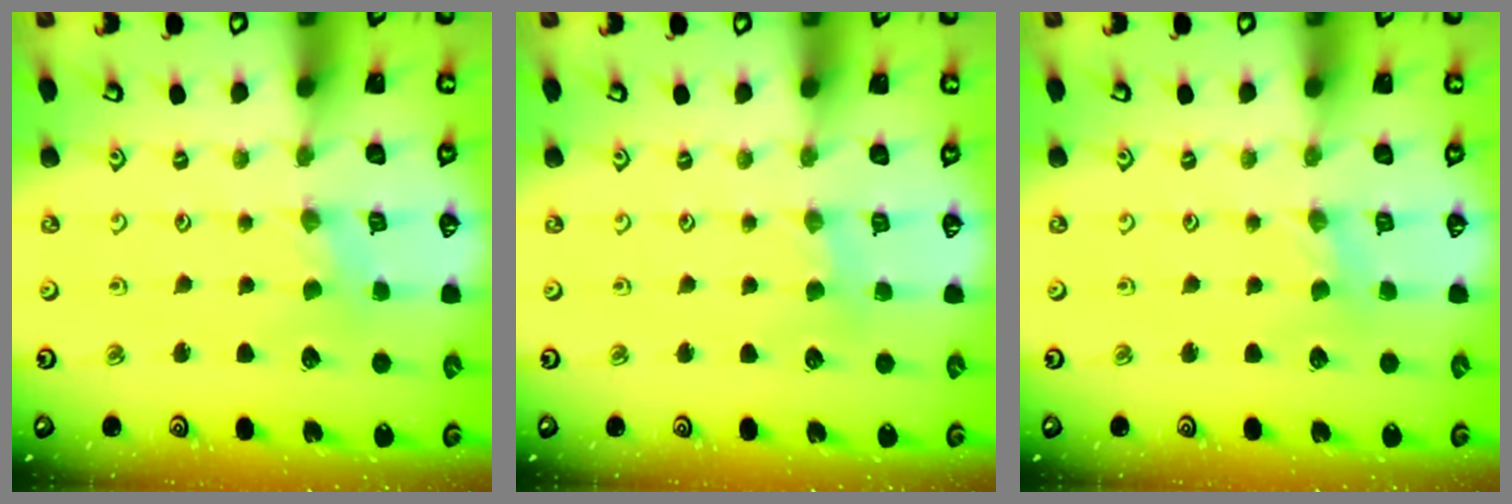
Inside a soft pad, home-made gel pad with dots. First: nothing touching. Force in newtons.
{"total": 1.9, "press": 1.8, "slide": 0.4}
{"total": 1.1, "press": 1.1, "slide": 0.4}